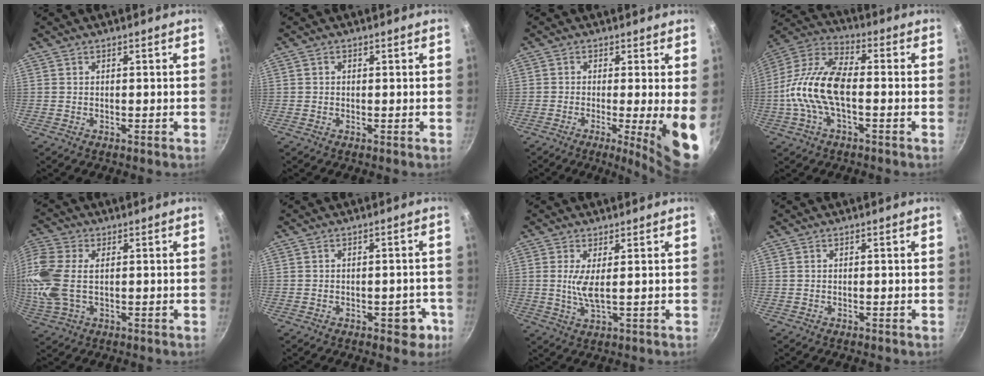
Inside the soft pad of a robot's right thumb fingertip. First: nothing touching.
{"total": 0.5, "force": [0.1, 0.5, 0.1], "torque": [-0.001, 0.004, 0.001]}
{"total": 9.2, "force": [-1.2, 0.9, 9.1], "torque": [-0.121, -0.018, -0.018]}
{"total": 14.9, "force": [-2.1, 7.0, 13.1], "torque": [-0.252, 0.038, -0.058]}
{"total": 11.2, "force": [1.0, 6.5, 9.1], "torque": [-0.206, 0.007, 0.017]}
{"total": 4.5, "force": [-1.9, 2.8, 2.9], "torque": [-0.004, 0.023, -0.016]}
{"total": 4.4, "force": [0.8, 0.9, 4.2], "torque": [-0.097, -0.010, 0.017]}
{"total": 0.0}